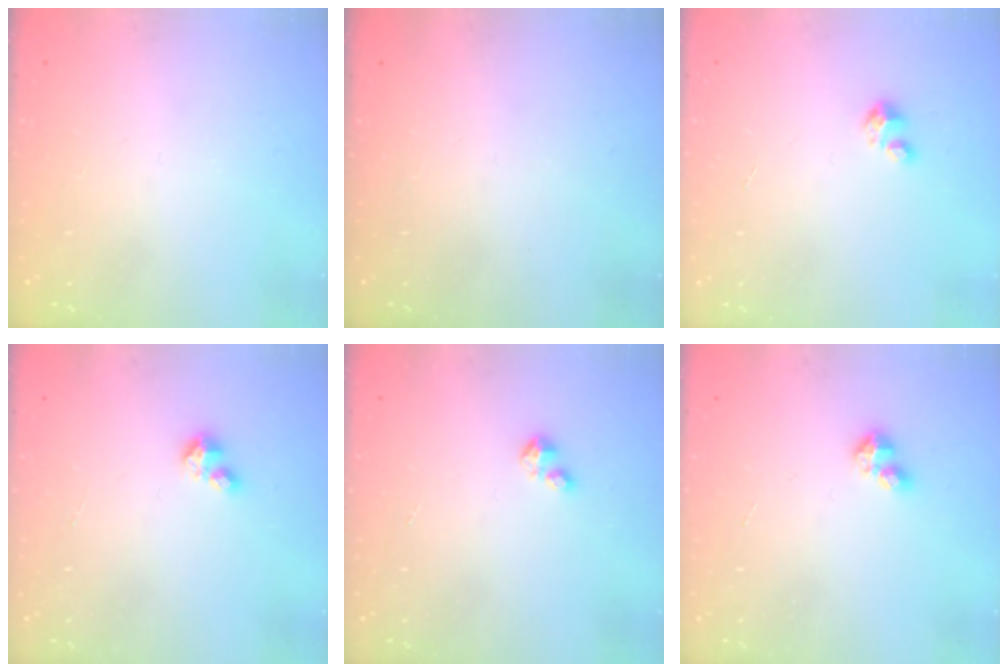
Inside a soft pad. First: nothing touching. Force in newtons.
{"total": 0.0}
{"total": 1.8, "press": 1.8, "slide": 0.1}
{"total": 2.7, "press": 2.7, "slide": 0.3}
{"total": 1.7, "press": 1.7, "slide": 0.2}
{"total": 2.8, "press": 2.8, "slide": 0.2}